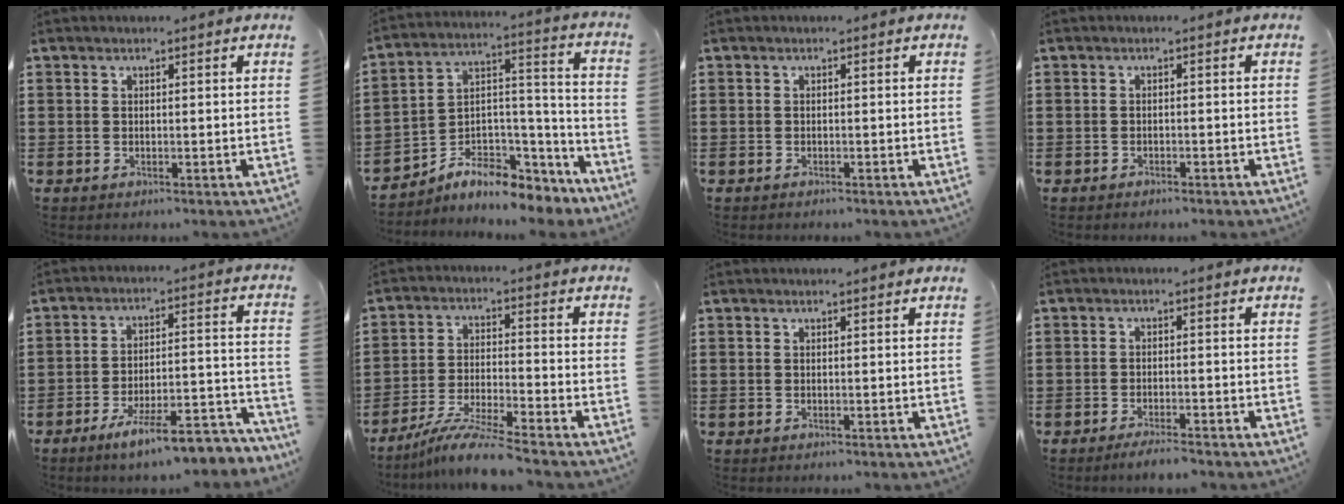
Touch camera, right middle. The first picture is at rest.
{"total": 6.5, "force": [-5.7, 2.5, 2.0], "torque": [-0.047, -0.009, -0.110]}
{"total": 0.6, "force": [-0.6, 0.0, 0.0], "torque": [-0.002, -0.001, -0.013]}
{"total": 1.0, "force": [-1.0, 0.2, 0.0], "torque": [-0.004, 0.000, -0.022]}
{"total": 10.4, "force": [-8.3, 1.2, 6.1], "torque": [-0.099, 0.014, -0.152]}
{"total": 8.0, "force": [-7.0, -0.2, 3.8], "torque": [-0.072, -0.010, -0.133]}
{"total": 0.0}
{"total": 2.5, "force": [-2.3, -0.1, 0.9], "torque": [-0.016, -0.002, -0.042]}